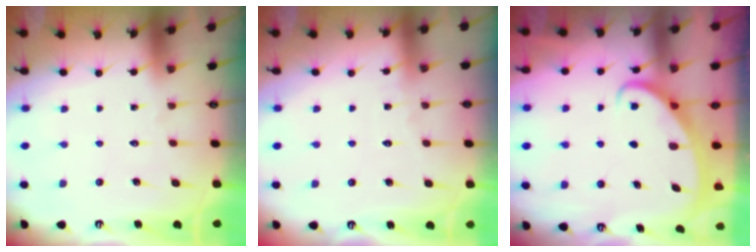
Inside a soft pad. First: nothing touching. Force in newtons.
{"total": 2.8, "press": 2.8, "slide": 0.4}
{"total": 2.3, "press": 2.3, "slide": 0.3}